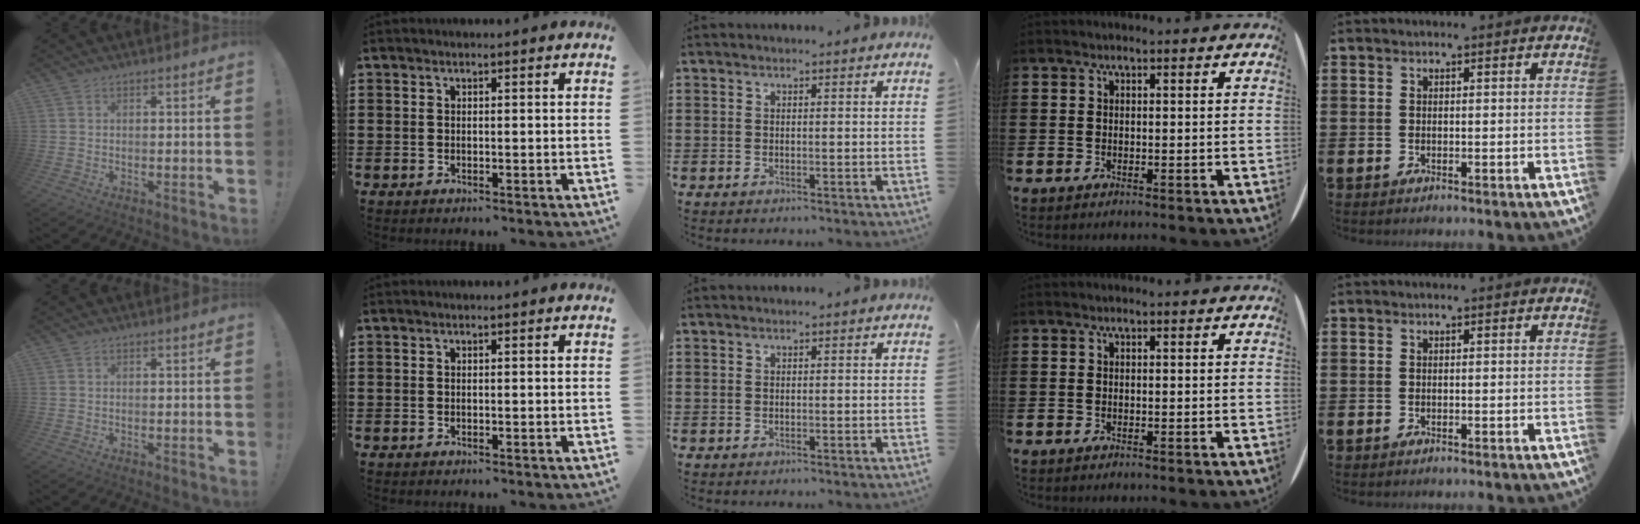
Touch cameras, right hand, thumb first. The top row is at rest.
{}